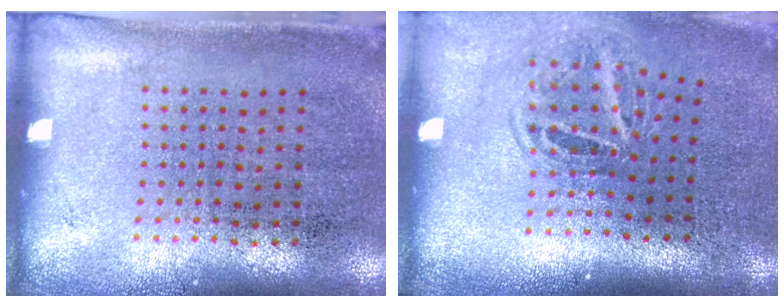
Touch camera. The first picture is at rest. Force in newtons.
{"total": 1.8, "press": 1.2, "slide": 1.4}